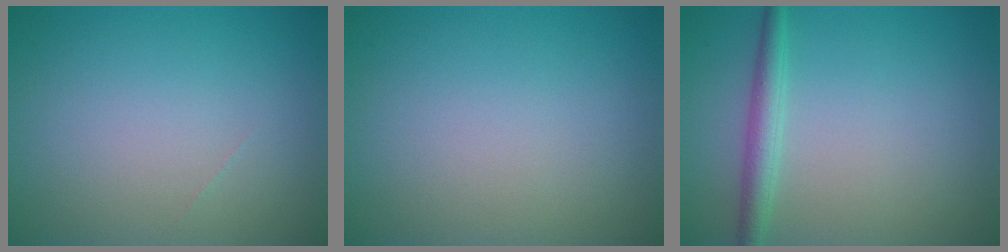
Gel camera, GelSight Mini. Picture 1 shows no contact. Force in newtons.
{"total": 0.0}
{"total": 2.3, "press": 2.3, "slide": 0.1}